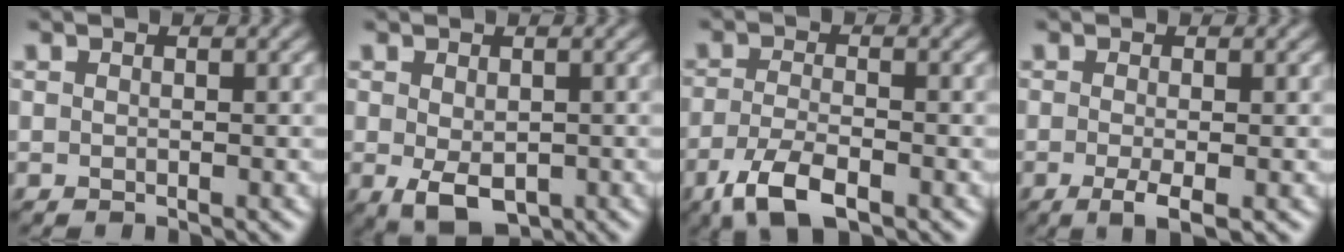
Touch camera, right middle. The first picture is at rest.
{"total": 4.0, "force": [-1.0, 2.4, 3.1], "torque": [-0.058, -0.014, -0.011]}
{"total": 4.7, "force": [-2.8, 1.7, 3.4], "torque": [-0.076, -0.010, -0.057]}
{"total": 2.4, "force": [-0.9, 0.5, 2.1], "torque": [-0.043, -0.009, -0.016]}